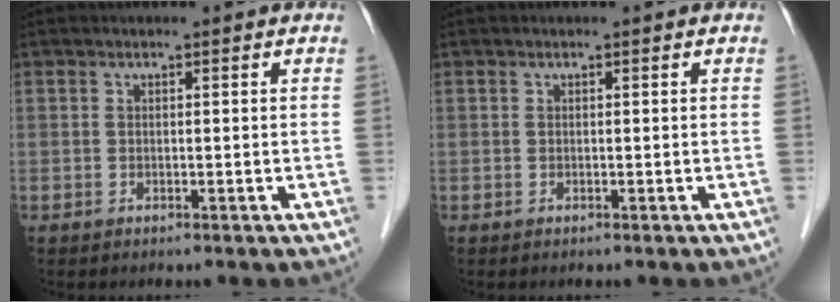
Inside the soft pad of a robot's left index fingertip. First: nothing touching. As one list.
[{"total": 0.0}]